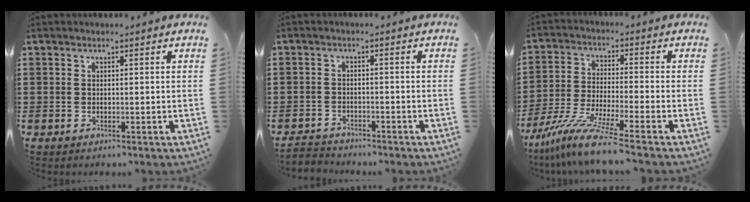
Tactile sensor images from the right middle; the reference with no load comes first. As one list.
[{"total": 2.4, "force": [-2.3, 0.4, -0.2], "torque": [-0.006, -0.003, -0.050]}, {"total": 9.2, "force": [-7.6, -0.2, 5.2], "torque": [-0.109, -0.011, -0.149]}]